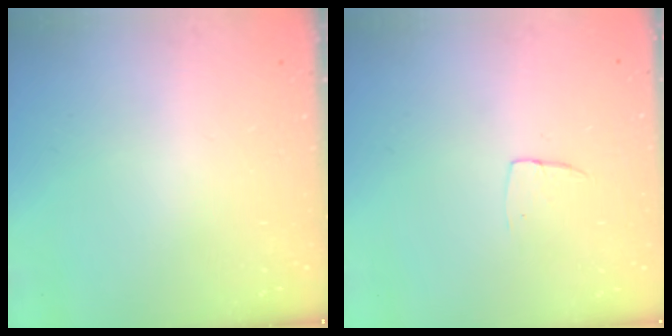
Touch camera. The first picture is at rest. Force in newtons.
{"total": 4.0, "press": 4.0, "slide": 0.2}